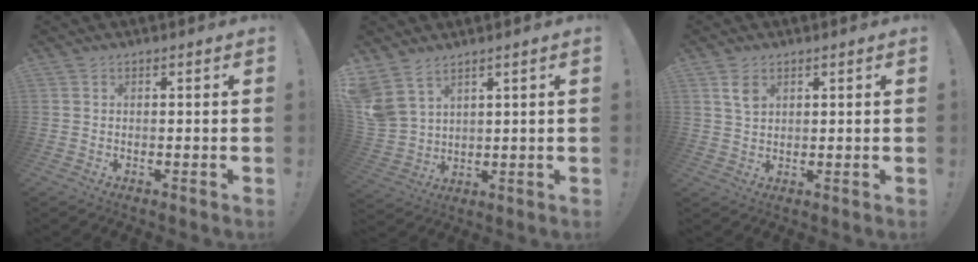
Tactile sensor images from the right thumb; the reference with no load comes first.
{"total": 7.4, "force": [5.5, 3.9, 2.9], "torque": [-0.066, -0.029, 0.115]}
{"total": 4.5, "force": [2.2, 2.8, 2.7], "torque": [-0.039, -0.007, 0.039]}